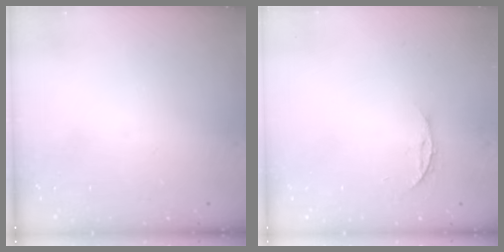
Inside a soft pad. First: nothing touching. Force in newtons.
{"total": 3.8, "press": 3.8, "slide": 0.3}